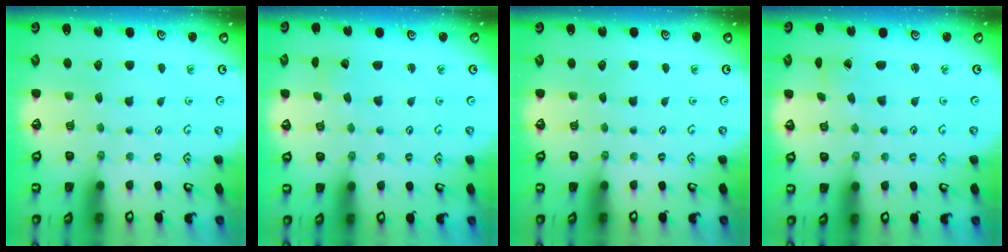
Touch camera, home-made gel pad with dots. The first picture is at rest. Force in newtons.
{"total": 2.3, "press": 2.3, "slide": 0.2}
{"total": 0.0}
{"total": 0.0}